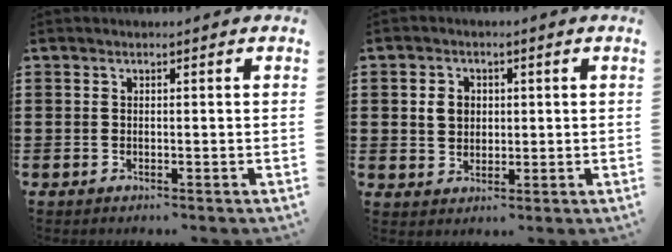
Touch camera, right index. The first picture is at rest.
{"total": 3.5, "force": [0.6, 3.0, 1.8], "torque": [-0.045, 0.012, 0.008]}